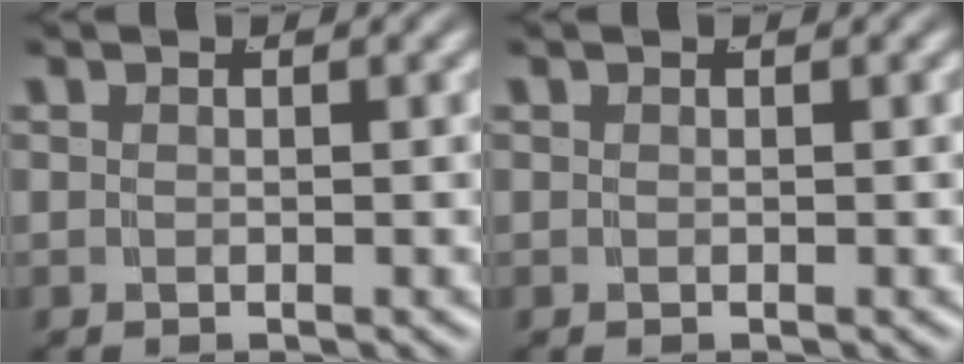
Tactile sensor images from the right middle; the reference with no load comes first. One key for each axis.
{"total": 0.0}